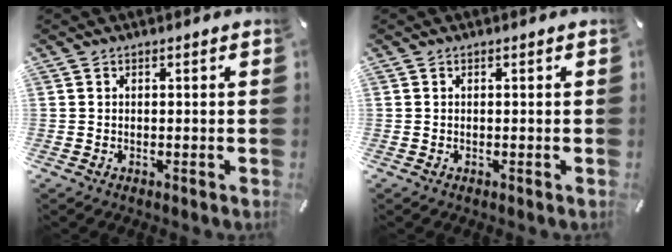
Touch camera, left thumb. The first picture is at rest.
{"total": 0.0}